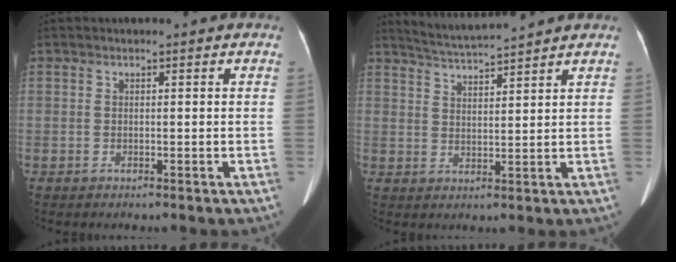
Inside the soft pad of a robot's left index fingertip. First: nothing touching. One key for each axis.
{"total": 6.8, "fx": 6.4, "fy": -1.2, "fz": 1.7, "tx": -0.044, "ty": 0.013, "tz": 0.114}